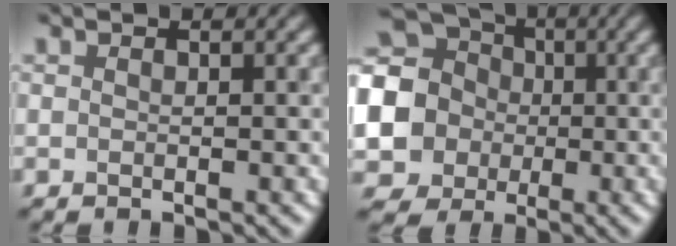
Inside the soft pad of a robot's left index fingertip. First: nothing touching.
{"total": 12.5, "force": [-0.5, 11.7, 4.5], "torque": [-0.143, 0.007, -0.039]}